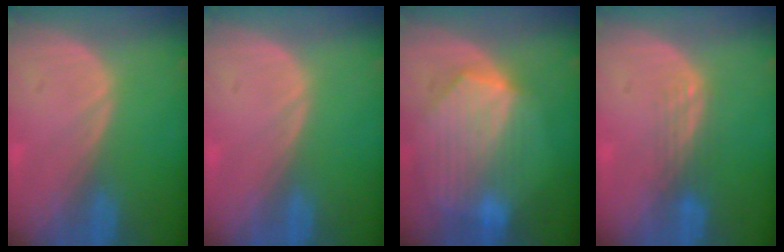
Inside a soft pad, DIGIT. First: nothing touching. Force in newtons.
{"total": 0.0}
{"total": 9.8, "press": 8.7, "slide": 4.5}
{"total": 3.1, "press": 2.6, "slide": 1.7}